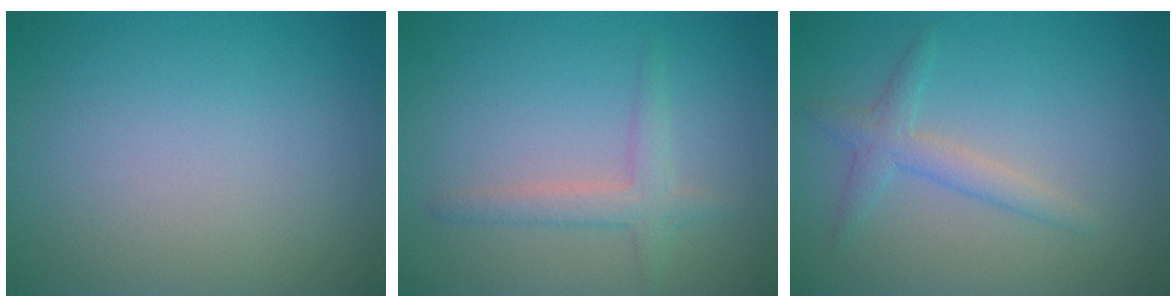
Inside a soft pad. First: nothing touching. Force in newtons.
{"total": 2.2, "press": 2.2, "slide": 0.1}
{"total": 2.2, "press": 2.2, "slide": 0.1}